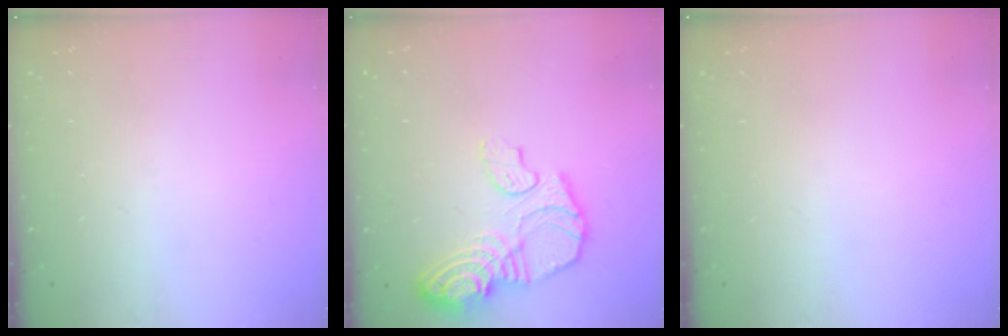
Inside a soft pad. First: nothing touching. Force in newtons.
{"total": 14.6, "press": 14.5, "slide": 1.7}
{"total": 0.0}